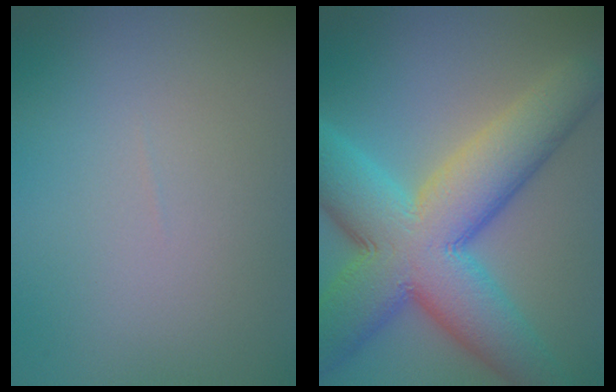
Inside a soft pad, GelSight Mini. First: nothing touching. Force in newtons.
{"total": 13.3, "press": 13.3, "slide": 0.5}